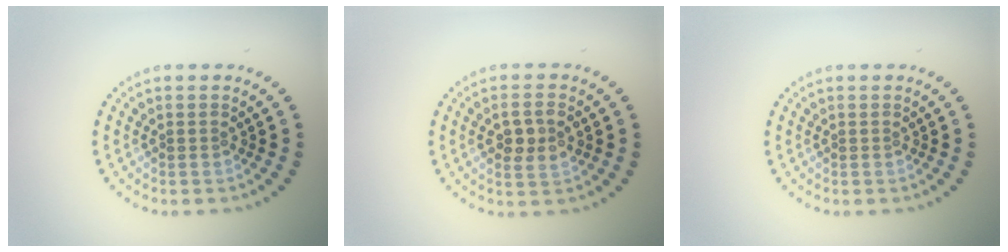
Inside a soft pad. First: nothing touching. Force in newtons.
{"total": 2.8, "press": 2.8, "slide": 0.3}
{"total": 0.0}